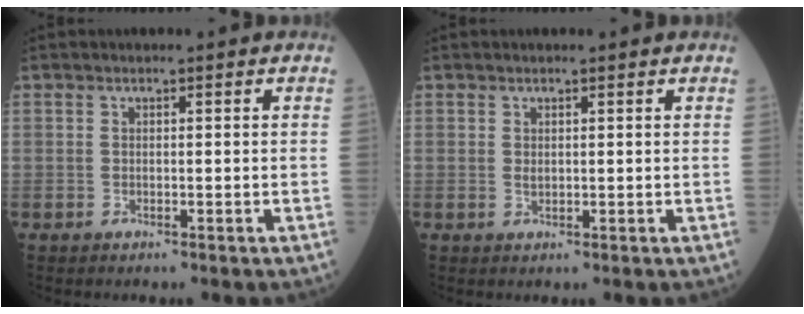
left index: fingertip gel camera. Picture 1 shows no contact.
{"total": 1.0, "force": [0.6, 0.4, 0.7], "torque": [-0.015, 0.004, 0.010]}